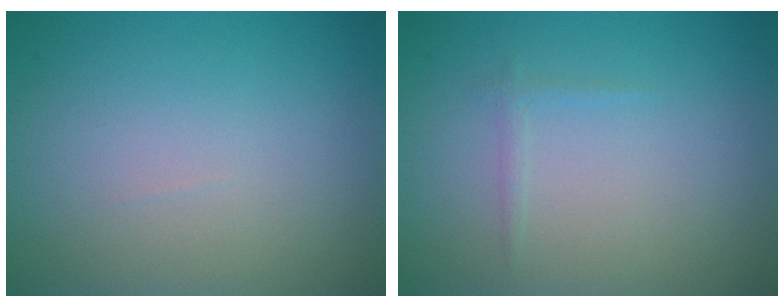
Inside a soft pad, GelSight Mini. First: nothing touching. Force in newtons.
{"total": 0.6, "press": 0.6, "slide": 0.0}